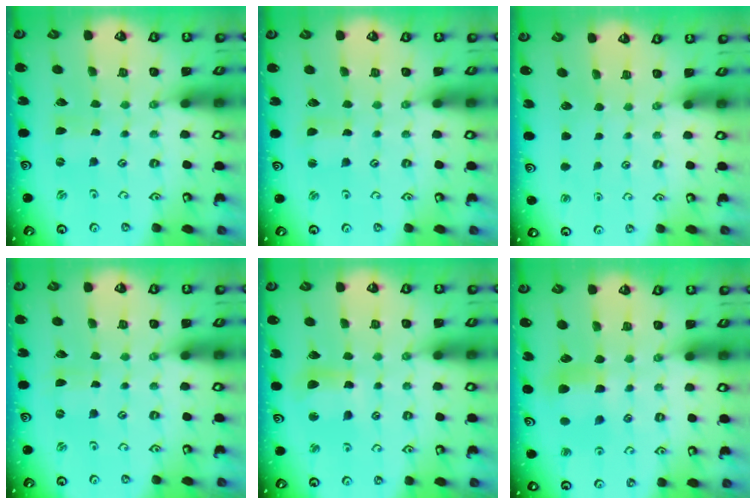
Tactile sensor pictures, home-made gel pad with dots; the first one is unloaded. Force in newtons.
{"total": 1.8, "press": 1.8, "slide": 0.3}
{"total": 0.0}
{"total": 0.0}
{"total": 8.9, "press": 8.8, "slide": 1.3}
{"total": 6.5, "press": 6.5, "slide": 0.6}